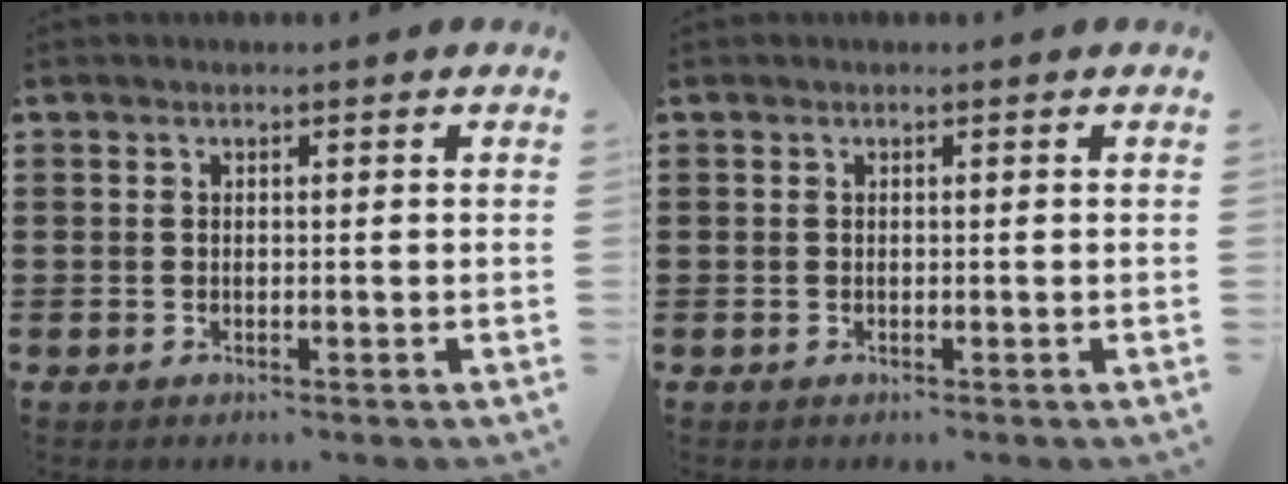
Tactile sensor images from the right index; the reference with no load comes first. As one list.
[{"total": 0.0}]